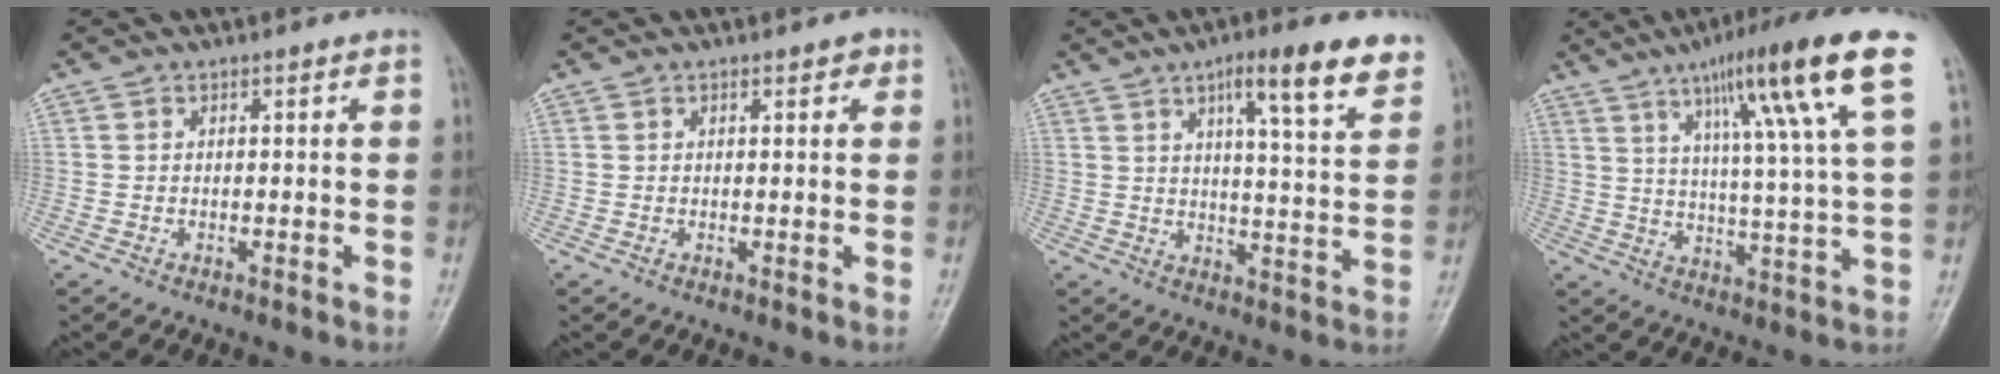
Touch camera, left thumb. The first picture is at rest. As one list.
[{"total": 1.7, "force": [0.9, 0.8, 1.2], "torque": [-0.007, -0.001, 0.009]}, {"total": 10.6, "force": [6.8, 2.0, 7.9], "torque": [-0.092, -0.037, 0.093]}, {"total": 18.5, "force": [9.3, 1.2, 16.0], "torque": [-0.246, -0.024, 0.139]}]